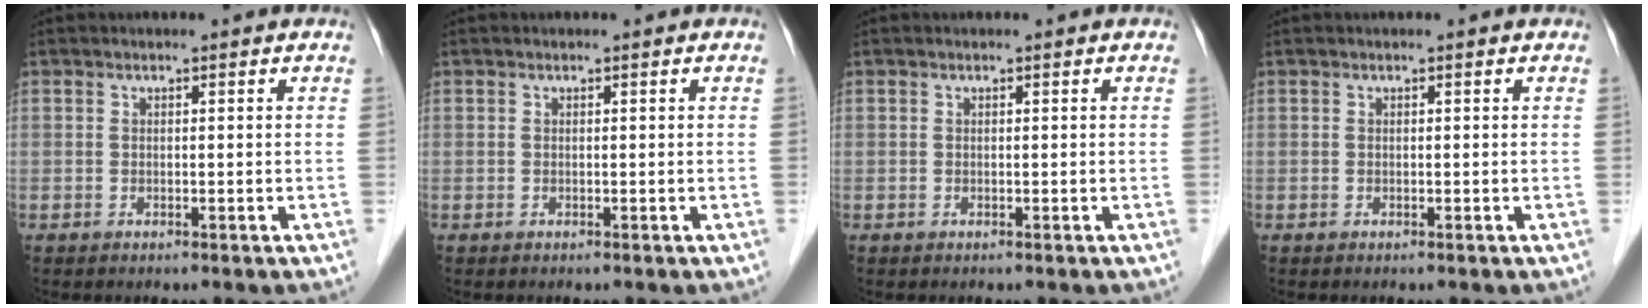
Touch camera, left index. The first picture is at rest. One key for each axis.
{"total": 0.0}
{"total": 0.0}
{"total": 0.0}